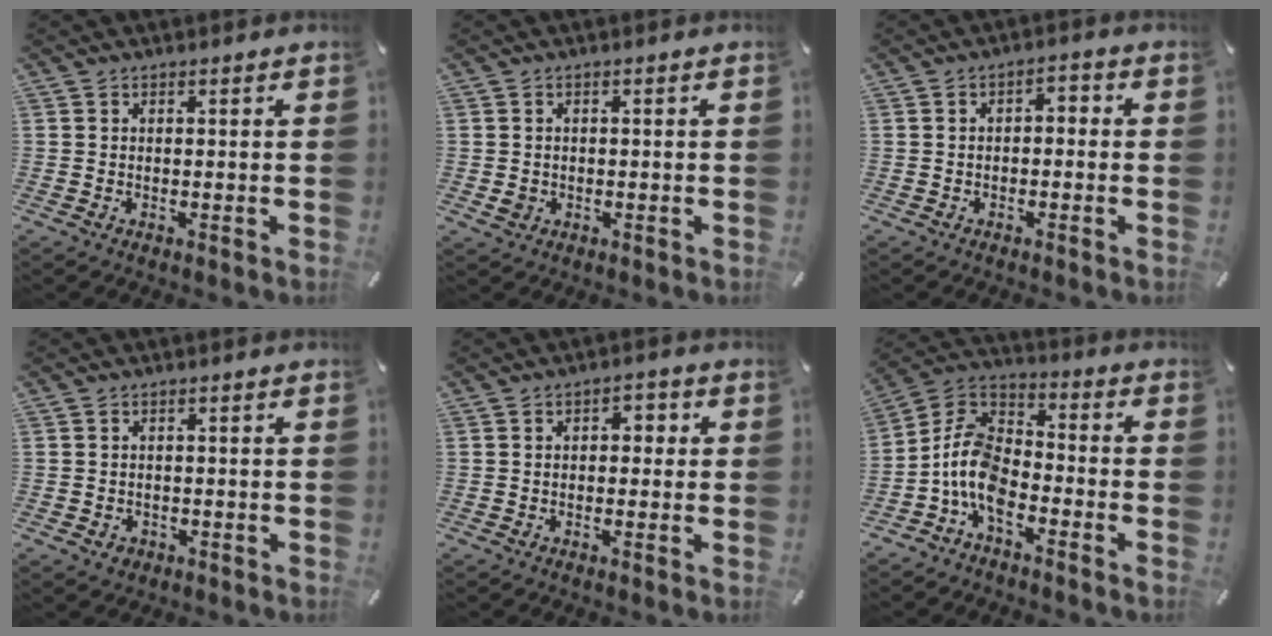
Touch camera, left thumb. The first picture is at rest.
{"total": 2.0, "force": [-0.3, 1.9, 0.7], "torque": [-0.004, 0.002, -0.010]}
{"total": 2.7, "force": [-1.6, 1.4, 1.6], "torque": [-0.029, 0.014, -0.033]}
{"total": 2.0, "force": [-0.7, 1.7, 0.6], "torque": [-0.011, 0.006, -0.017]}
{"total": 2.9, "force": [-0.4, 1.9, 2.1], "torque": [-0.034, 0.009, -0.013]}
{"total": 10.7, "force": [-6.0, 6.2, 6.3], "torque": [-0.151, 0.011, -0.122]}